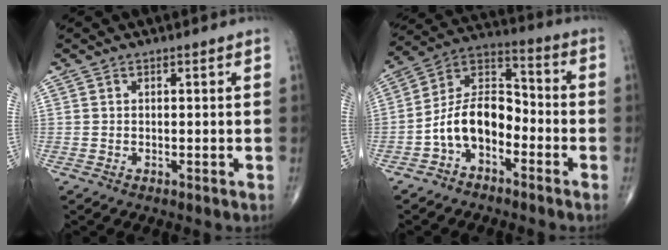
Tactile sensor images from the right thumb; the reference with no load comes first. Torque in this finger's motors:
{"motor_torque": [1.80, 1.93, 1.29, -0.45, 0.10]}